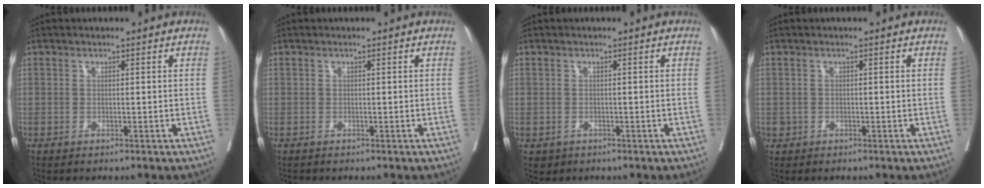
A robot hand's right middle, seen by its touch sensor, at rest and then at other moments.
{"total": 0.0}
{"total": 1.3, "force": [-0.7, 1.1, 0.3], "torque": [-0.007, 0.001, -0.003]}
{"total": 0.7, "force": [-0.2, 0.6, 0.0], "torque": [0.001, 0.004, -0.003]}